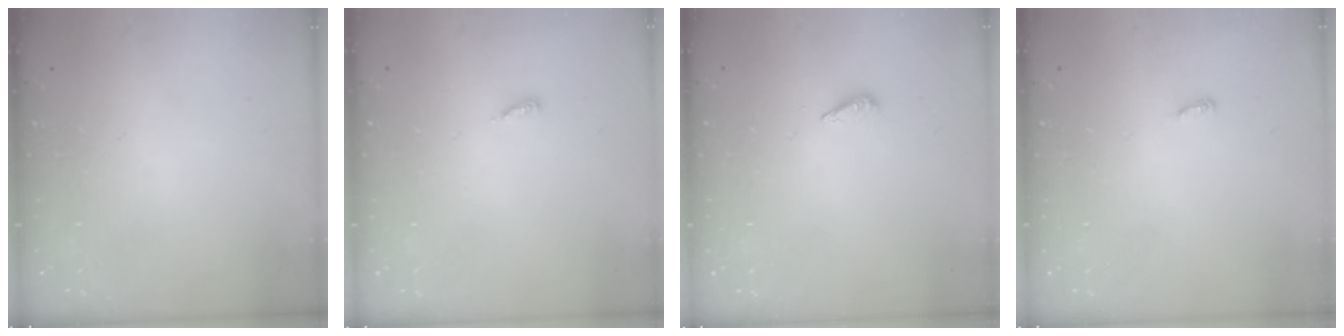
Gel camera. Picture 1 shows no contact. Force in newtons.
{"total": 2.9, "press": 2.9, "slide": 0.2}
{"total": 2.9, "press": 2.9, "slide": 0.3}
{"total": 2.6, "press": 2.6, "slide": 0.2}